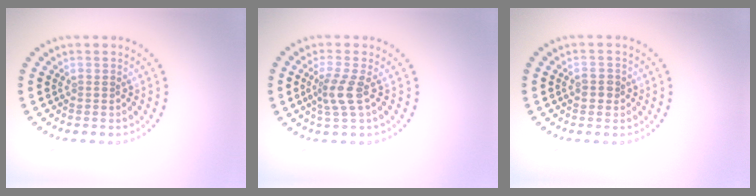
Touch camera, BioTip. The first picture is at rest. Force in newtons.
{"total": 2.5, "press": 1.9, "slide": 1.7}
{"total": 1.5, "press": 1.5, "slide": 0.3}